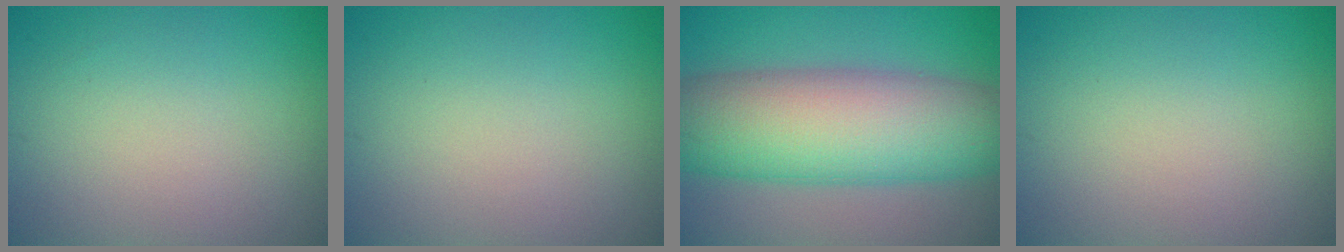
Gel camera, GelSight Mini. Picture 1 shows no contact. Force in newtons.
{"total": 0.0}
{"total": 12.6, "press": 12.6, "slide": 0.3}
{"total": 0.0}